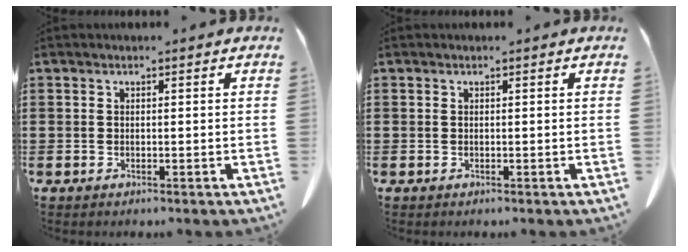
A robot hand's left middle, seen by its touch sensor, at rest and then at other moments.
{"total": 0.0}